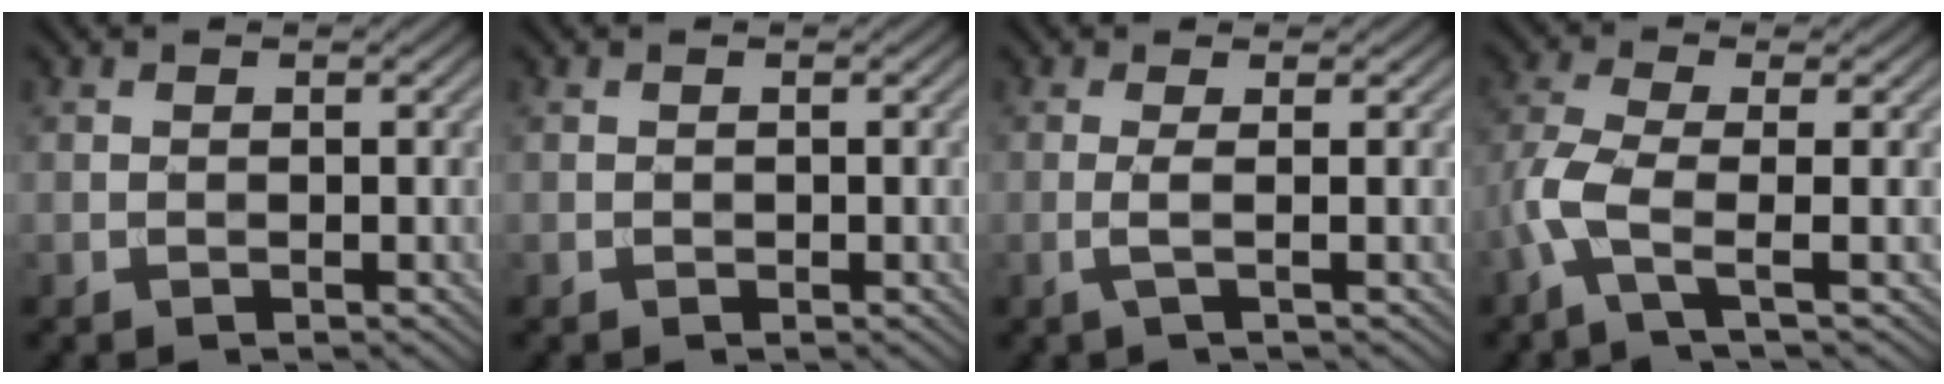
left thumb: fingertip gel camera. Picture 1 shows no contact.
{"total": 0.0}
{"total": 2.1, "force": [0.0, 0.3, 2.0], "torque": [-0.040, 0.002, -0.010]}
{"total": 5.2, "force": [-1.9, 1.0, 4.7], "torque": [-0.111, 0.001, -0.057]}